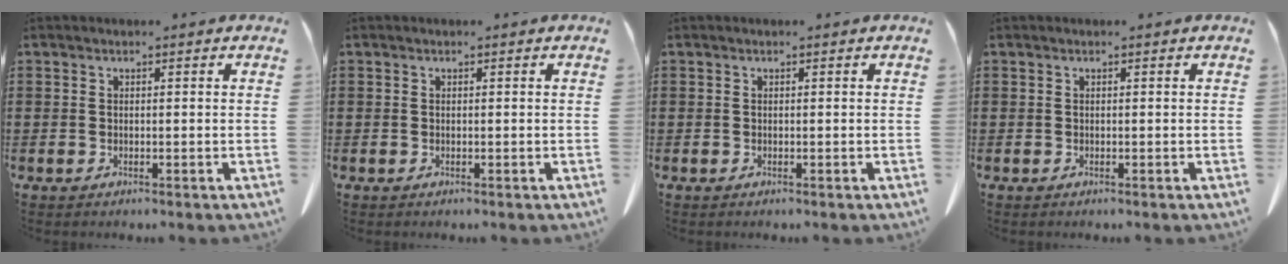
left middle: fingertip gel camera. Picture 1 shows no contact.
{"total": 0.0}
{"total": 0.0}
{"total": 0.0}